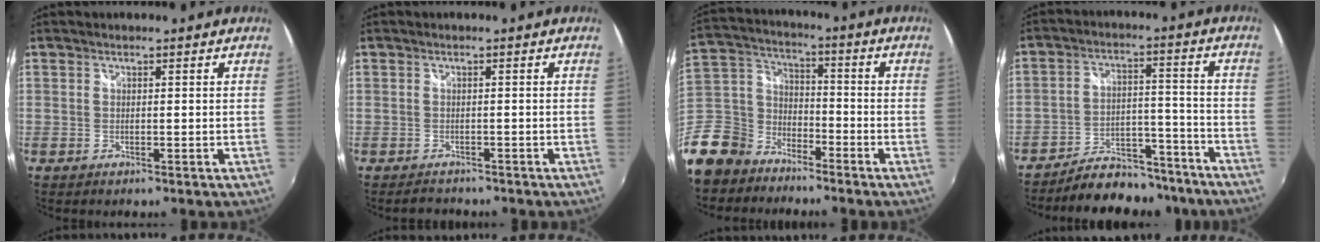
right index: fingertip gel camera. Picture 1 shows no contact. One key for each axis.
{"total": 2.2, "fx": -1.9, "fy": 1.0, "fz": 0.2, "tx": -0.012, "ty": -0.003, "tz": -0.031}
{"total": 17.0, "fx": -11.5, "fy": 11.1, "fz": 5.8, "tx": -0.186, "ty": 0.023, "tz": -0.217}
{"total": 15.4, "fx": -13.4, "fy": 5.9, "fz": 4.7, "tx": -0.092, "ty": 0.027, "tz": -0.180}